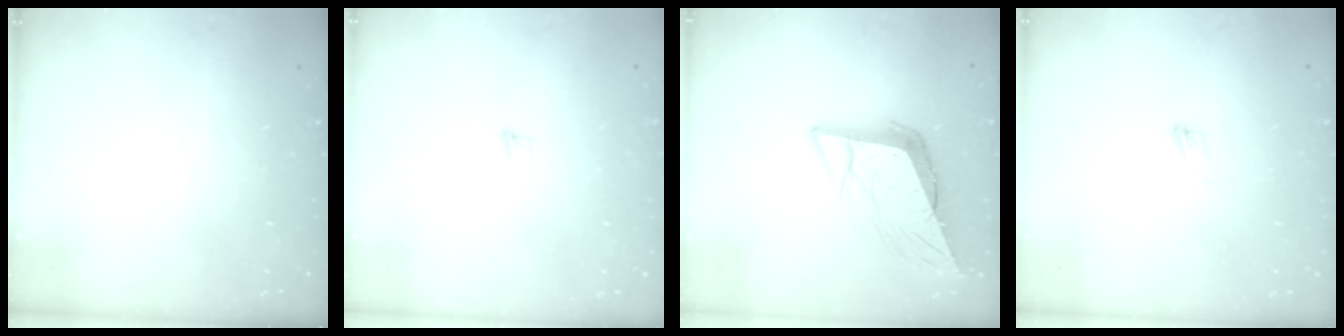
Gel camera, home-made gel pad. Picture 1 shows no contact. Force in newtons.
{"total": 3.9, "press": 3.8, "slide": 0.9}
{"total": 11.8, "press": 11.2, "slide": 3.6}
{"total": 3.8, "press": 3.8, "slide": 0.3}